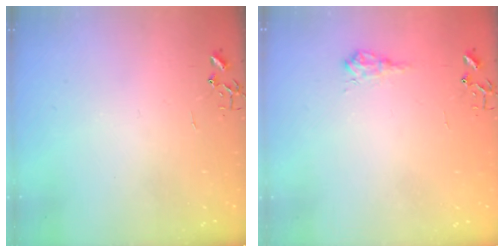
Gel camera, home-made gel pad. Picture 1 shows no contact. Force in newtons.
{"total": 8.5, "press": 8.5, "slide": 0.8}